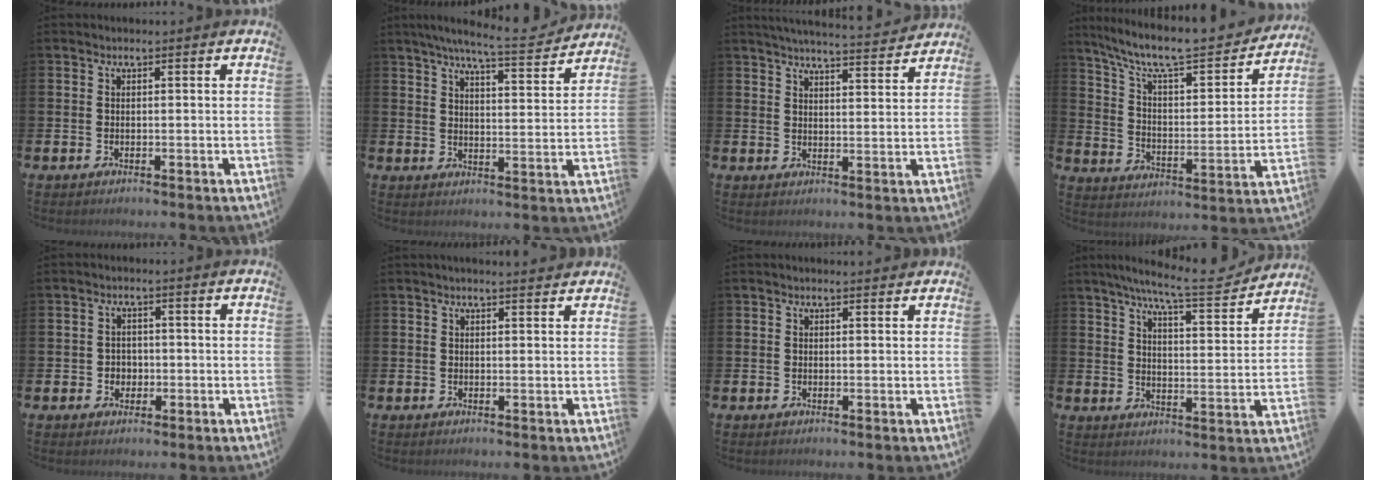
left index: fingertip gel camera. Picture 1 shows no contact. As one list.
[{"total": 7.6, "force": [6.9, 0.3, 3.2], "torque": [-0.063, -0.041, 0.114]}, {"total": 5.0, "force": [4.9, -0.2, 0.9], "torque": [-0.027, -0.032, 0.086]}, {"total": 9.7, "force": [8.4, 2.0, 4.4], "torque": [-0.116, -0.058, 0.138]}, {"total": 2.0, "force": [-0.2, 2.0, 0.4], "torque": [-0.006, 0.006, -0.011]}, {"total": 1.5, "force": [1.5, 0.0, 0.3], "torque": [0.002, -0.007, 0.024]}, {"total": 0.8, "force": [0.7, 0.0, 0.2], "torque": [0.005, -0.003, 0.011]}, {"total": 8.6, "force": [7.7, 0.4, 3.7], "torque": [-0.077, -0.052, 0.129]}]